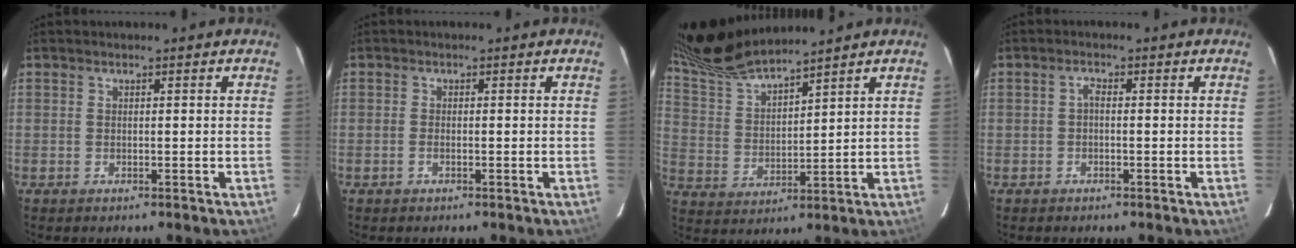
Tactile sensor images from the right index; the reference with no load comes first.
{"total": 0.9, "force": [-0.5, 0.4, 0.6], "torque": [-0.014, 0.000, -0.008]}
{"total": 11.1, "force": [10.5, -0.1, 3.5], "torque": [-0.073, -0.011, 0.216]}
{"total": 1.1, "force": [-0.3, 0.5, 0.9], "torque": [-0.016, 0.007, -0.006]}